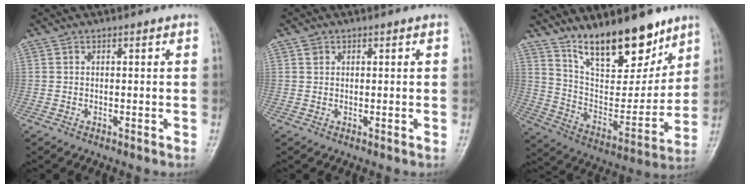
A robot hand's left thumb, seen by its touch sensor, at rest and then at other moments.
{"total": 1.0, "force": [0.5, 0.8, 0.3], "torque": [0.002, -0.001, 0.008]}
{"total": 18.7, "force": [13.5, 7.4, 10.7], "torque": [-0.115, -0.089, 0.237]}